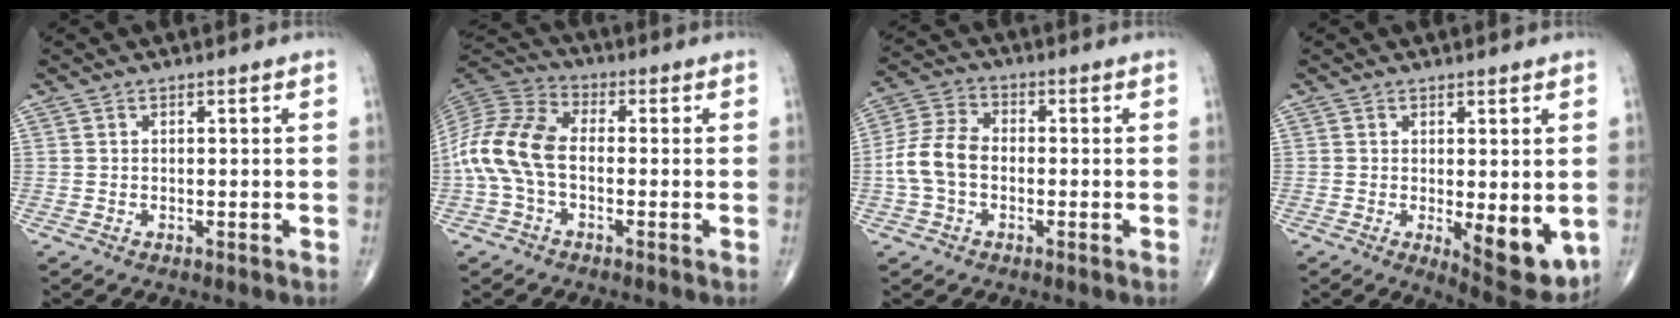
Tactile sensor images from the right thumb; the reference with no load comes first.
{"total": 12.0, "force": [-1.6, 7.2, 9.5], "torque": [-0.203, 0.033, -0.041]}
{"total": 8.4, "force": [-1.4, 5.8, 5.9], "torque": [-0.120, 0.027, -0.038]}
{"total": 9.5, "force": [-1.4, 3.6, 8.6], "torque": [-0.103, -0.025, -0.010]}